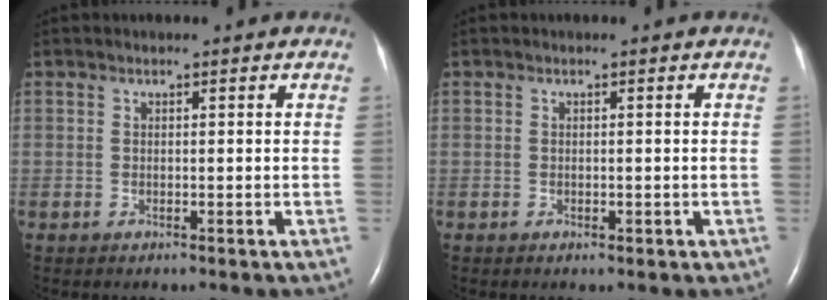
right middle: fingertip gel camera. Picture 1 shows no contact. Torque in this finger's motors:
{"motor_torque": [0.00, -0.03, -0.07, -0.01]}